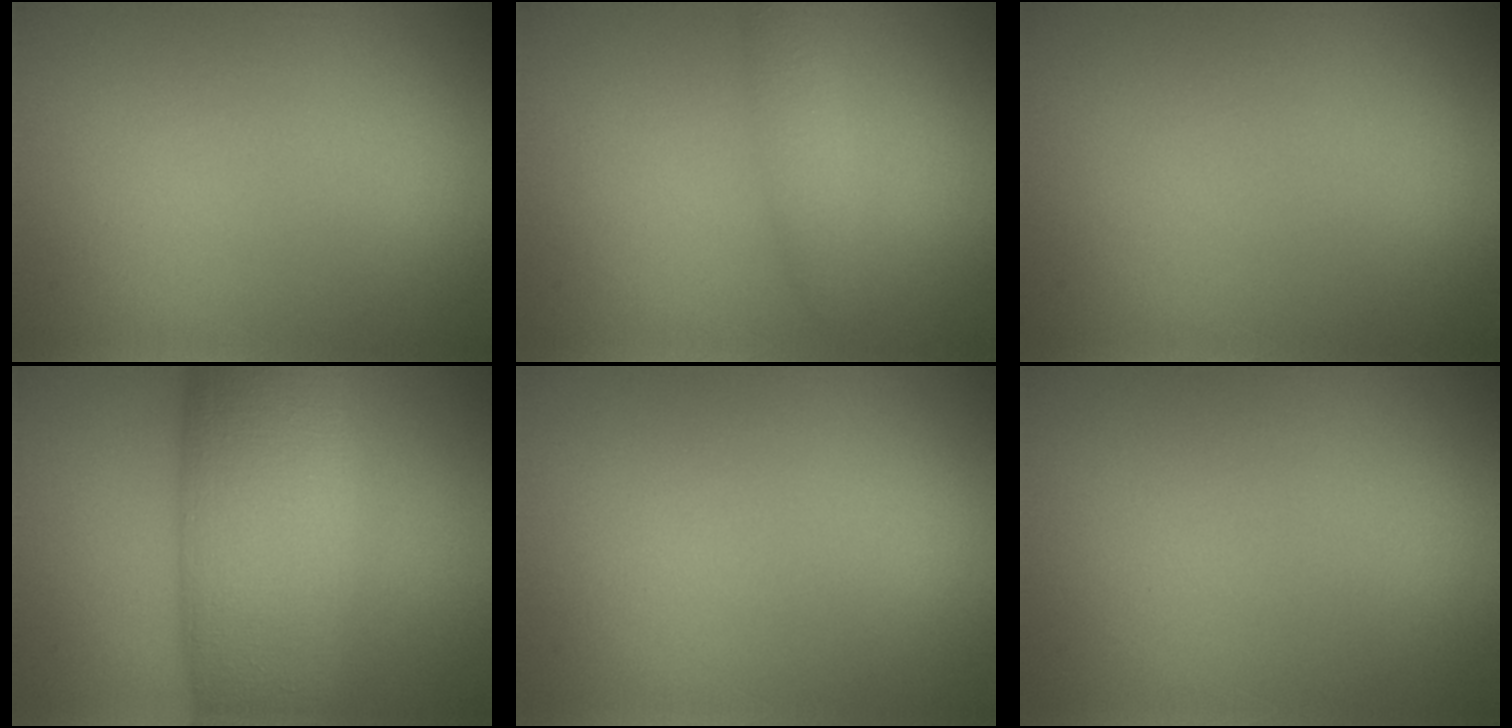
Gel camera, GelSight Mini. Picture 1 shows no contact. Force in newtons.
{"total": 1.8, "press": 1.8, "slide": 0.1}
{"total": 0.0}
{"total": 12.3, "press": 12.3, "slide": 0.4}
{"total": 0.0}
{"total": 0.0}